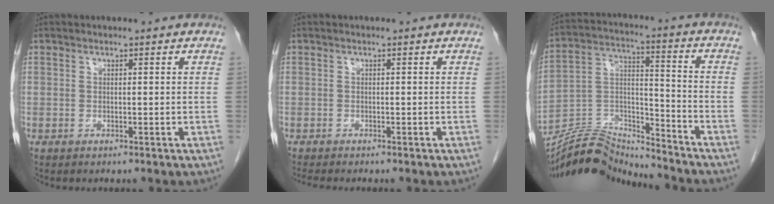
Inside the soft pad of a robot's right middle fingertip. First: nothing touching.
{"total": 2.7, "force": [-2.4, 0.2, 1.2], "torque": [-0.021, -0.007, -0.036]}
{"total": 13.2, "force": [-13.2, 0.1, 0.7], "torque": [-0.017, 0.037, -0.243]}